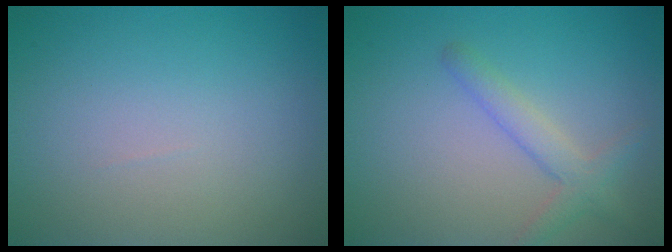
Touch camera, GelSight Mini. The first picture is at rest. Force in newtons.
{"total": 2.4, "press": 2.4, "slide": 0.1}